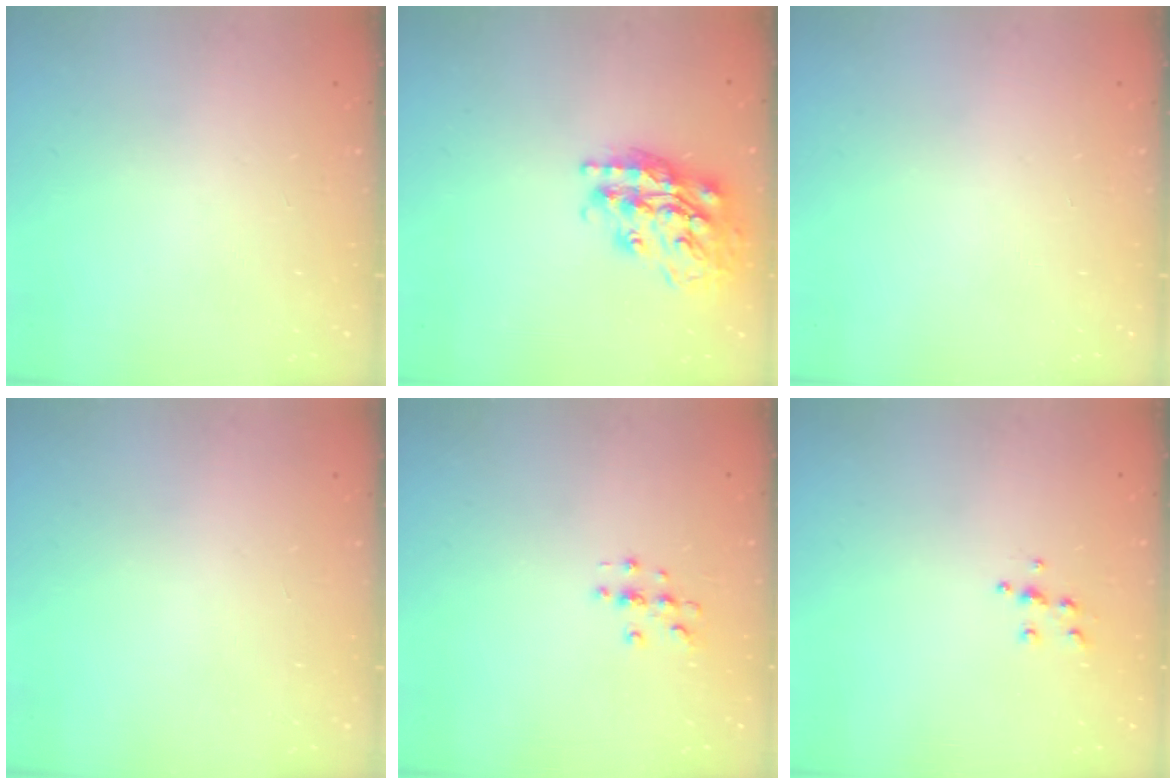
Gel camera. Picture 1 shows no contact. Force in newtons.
{"total": 19.6, "press": 19.5, "slide": 1.7}
{"total": 0.0}
{"total": 0.0}
{"total": 3.0, "press": 3.0, "slide": 0.3}
{"total": 5.5, "press": 5.5, "slide": 0.5}